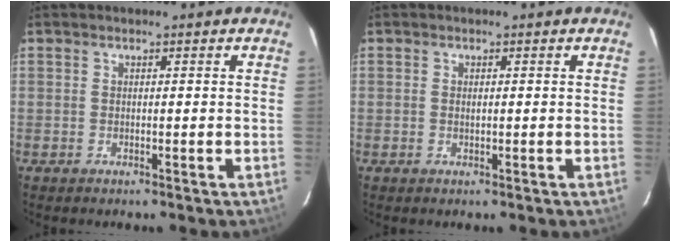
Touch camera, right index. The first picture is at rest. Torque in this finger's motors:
{"motor_torque": [-0.16, 0.11, -0.05, 0.00]}